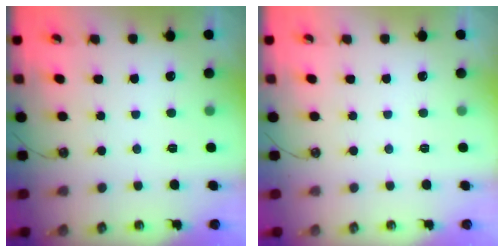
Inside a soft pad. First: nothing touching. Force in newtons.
{"total": 0.0}